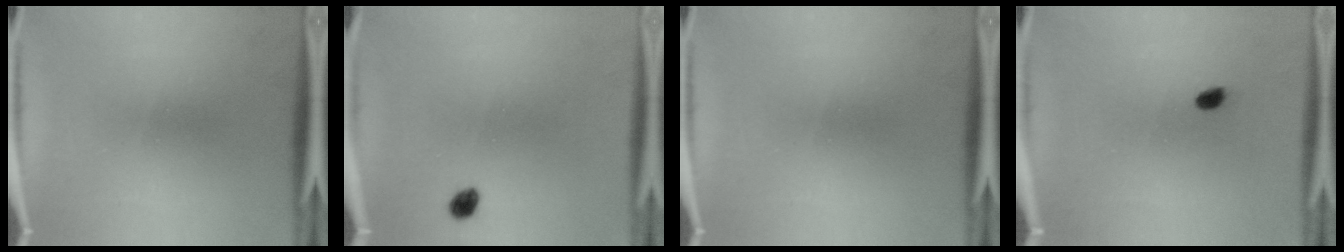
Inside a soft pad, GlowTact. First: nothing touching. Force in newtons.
{"total": 1.9}
{"total": 0.0}
{"total": 1.6}